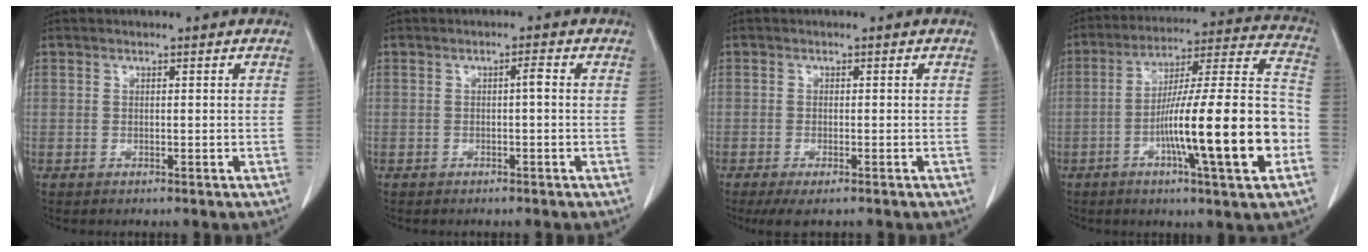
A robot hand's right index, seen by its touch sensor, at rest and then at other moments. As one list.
[{"total": 1.2, "force": [0.0, 0.1, 1.2], "torque": [-0.019, 0.003, 0.000]}, {"total": 3.6, "force": [-2.5, 0.8, 2.5], "torque": [-0.041, -0.010, -0.038]}, {"total": 20.9, "force": [-6.0, 1.1, 20.0], "torque": [-0.293, 0.007, -0.095]}]